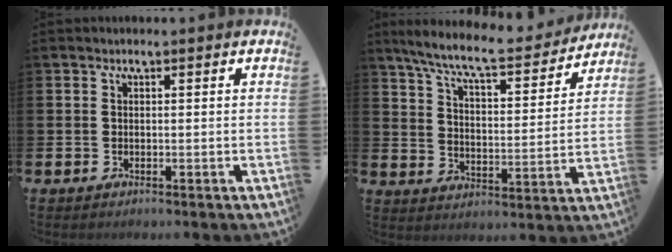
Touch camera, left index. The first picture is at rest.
{"total": 9.0, "force": [8.1, 1.2, 3.8], "torque": [-0.101, -0.051, 0.137]}